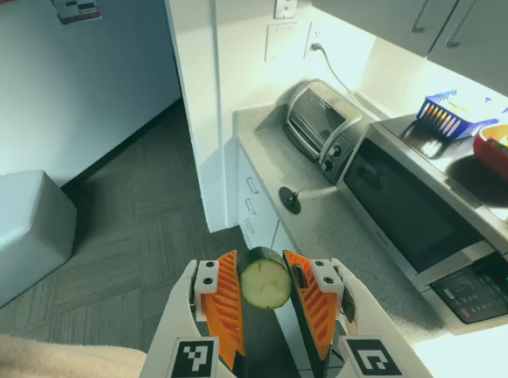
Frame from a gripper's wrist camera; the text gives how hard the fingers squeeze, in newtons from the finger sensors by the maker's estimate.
{"total": 9.9, "left": 9.8, "right": 10.0}